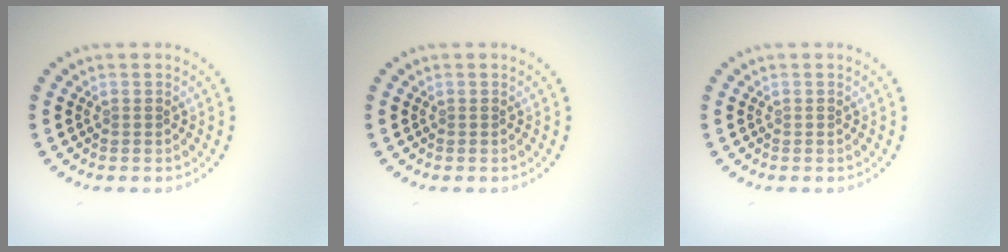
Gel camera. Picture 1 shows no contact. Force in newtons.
{"total": 0.0}
{"total": 0.0}